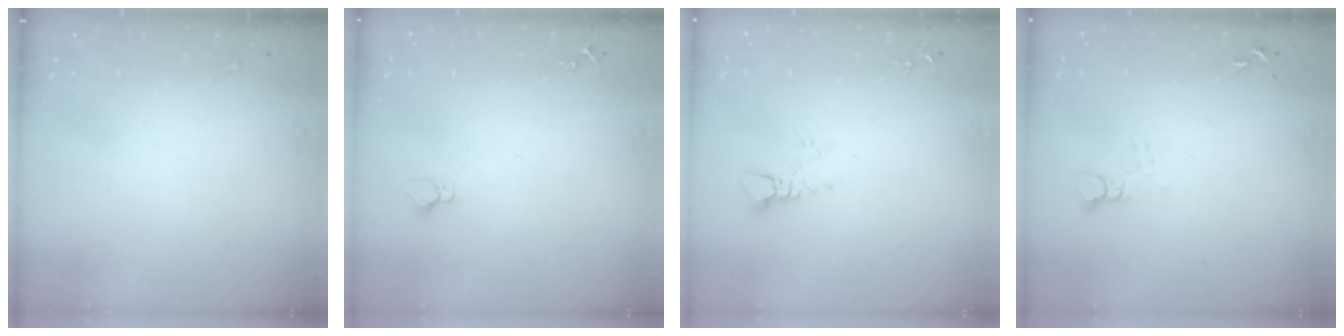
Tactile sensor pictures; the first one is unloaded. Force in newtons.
{"total": 2.7, "press": 2.7, "slide": 0.1}
{"total": 5.0, "press": 5.0, "slide": 0.2}
{"total": 4.4, "press": 4.4, "slide": 0.4}